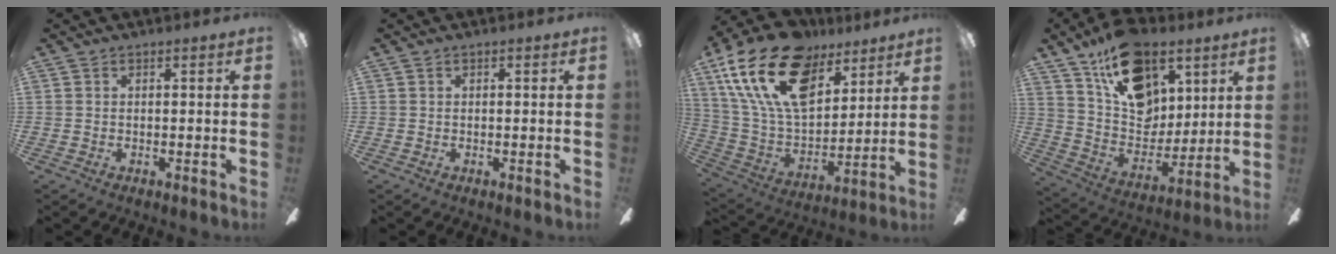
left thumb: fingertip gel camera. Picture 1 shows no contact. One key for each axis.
{"total": 0.0}
{"total": 23.6, "fx": 13.0, "fy": 13.0, "fz": 14.8, "tx": -0.297, "ty": -0.064, "tz": 0.231}
{"total": 21.4, "fx": 12.0, "fy": 13.5, "fz": 11.5, "tx": -0.190, "ty": -0.060, "tz": 0.223}